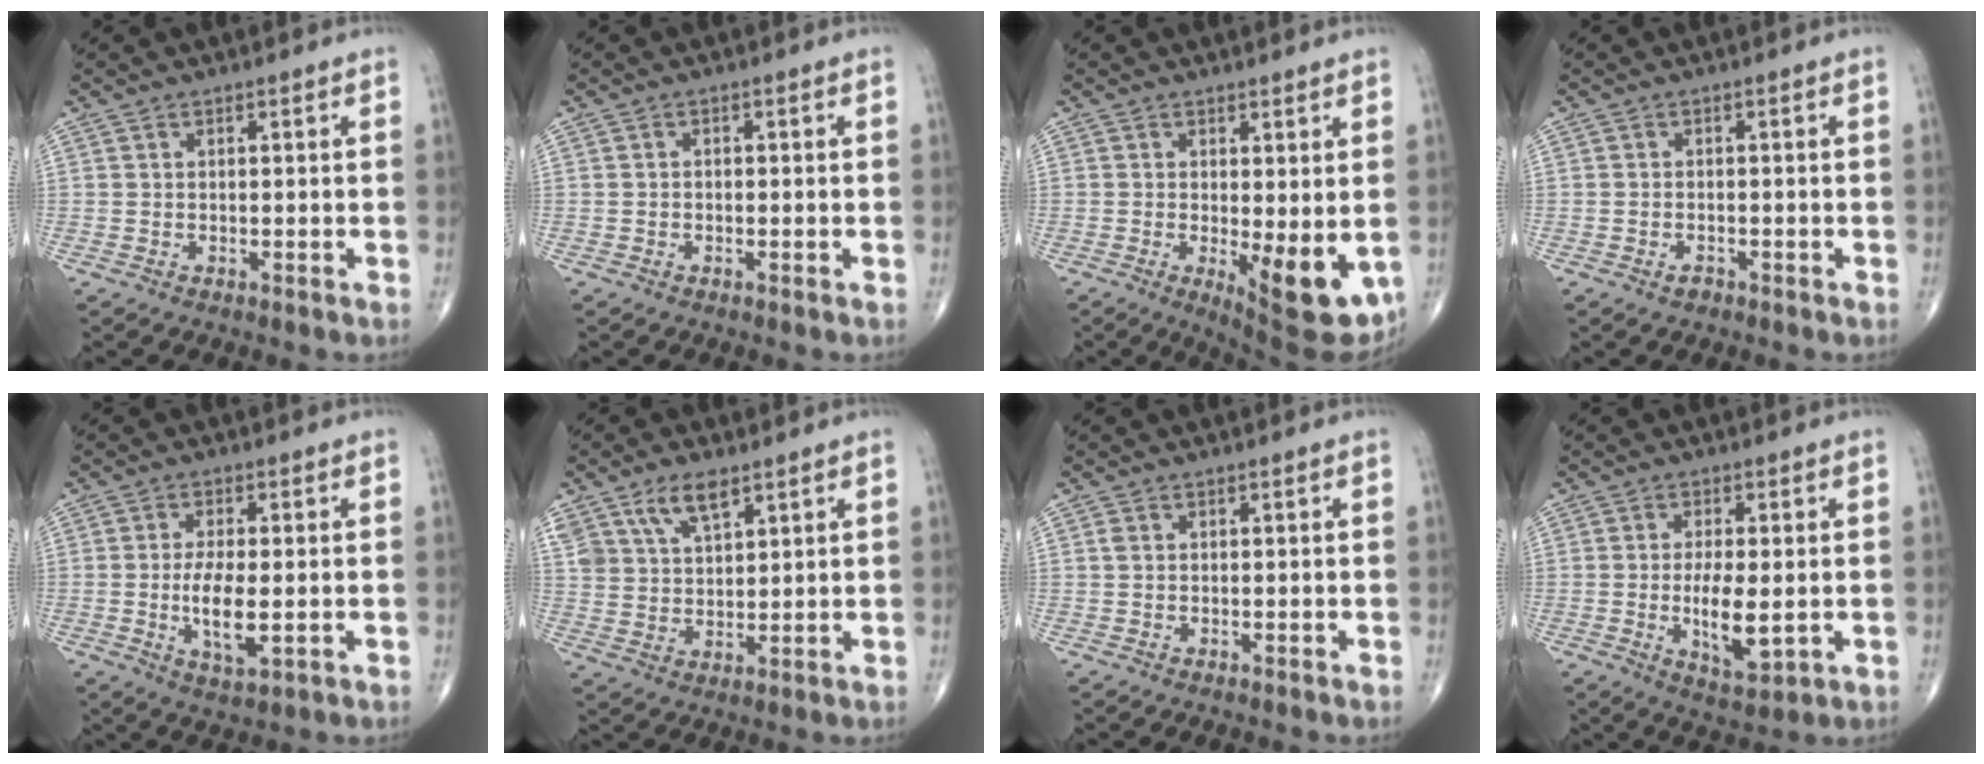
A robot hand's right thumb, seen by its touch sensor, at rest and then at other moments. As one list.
[{"total": 0.5, "force": [-0.2, 0.4, 0.3], "torque": [-0.003, 0.002, -0.007]}, {"total": 11.0, "force": [-1.8, 3.8, 10.1], "torque": [-0.125, -0.025, -0.013]}, {"total": 1.2, "force": [-0.8, 0.7, 0.6], "torque": [-0.009, 0.004, -0.013]}, {"total": 7.7, "force": [-1.0, 2.8, 7.1], "torque": [-0.134, -0.014, -0.017]}, {"total": 7.6, "force": [4.7, 3.7, 4.7], "torque": [-0.077, -0.019, 0.094]}, {"total": 0.8, "force": [0.1, 0.6, 0.5], "torque": [-0.011, 0.002, 0.002]}, {"total": 8.6, "force": [-1.0, 3.3, 7.8], "torque": [-0.133, -0.017, -0.012]}]